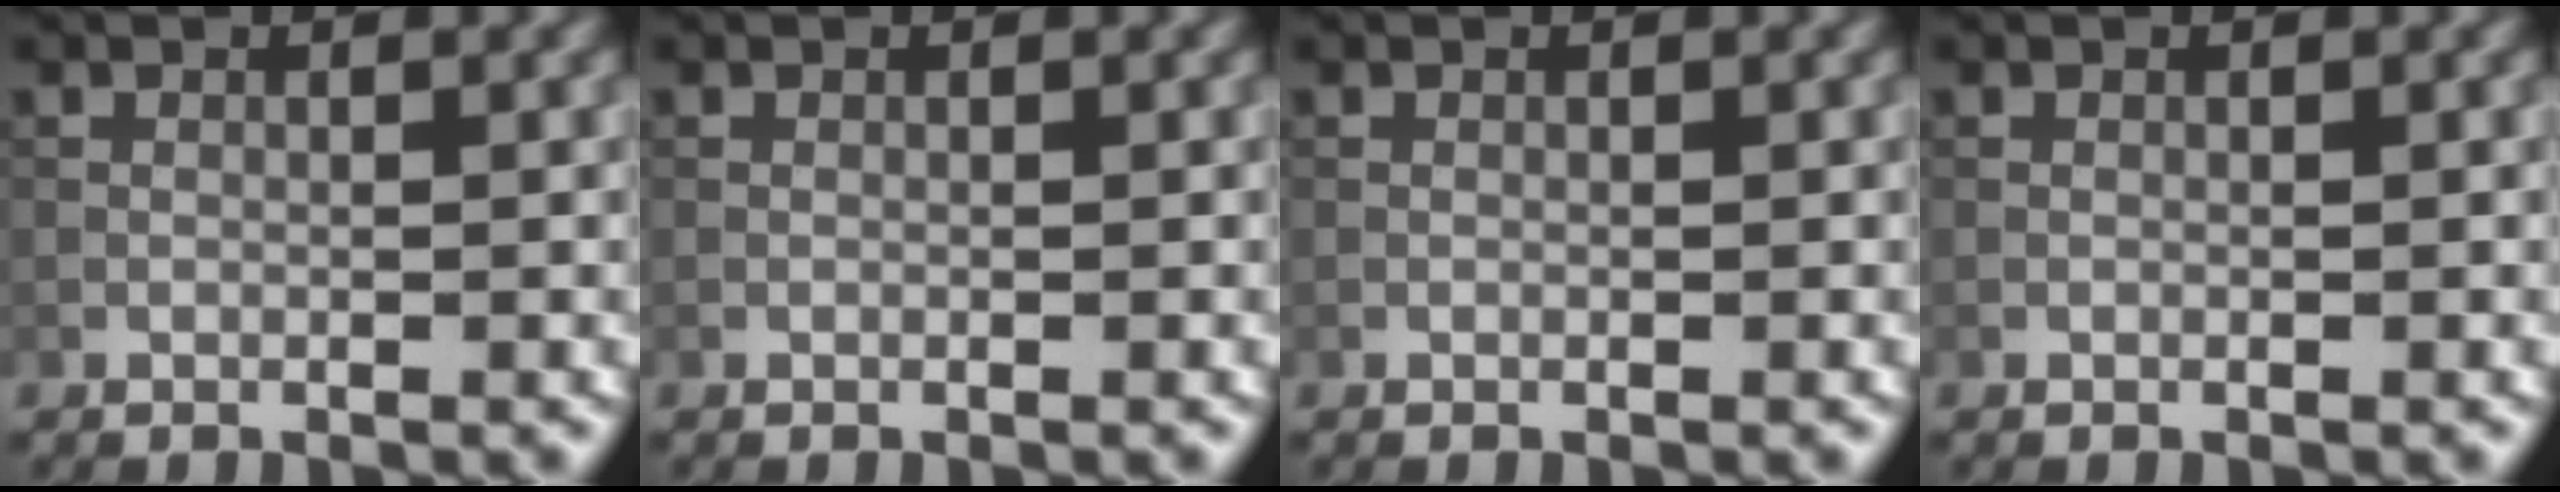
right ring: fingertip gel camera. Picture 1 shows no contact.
{"total": 0.0}
{"total": 0.0}
{"total": 0.0}